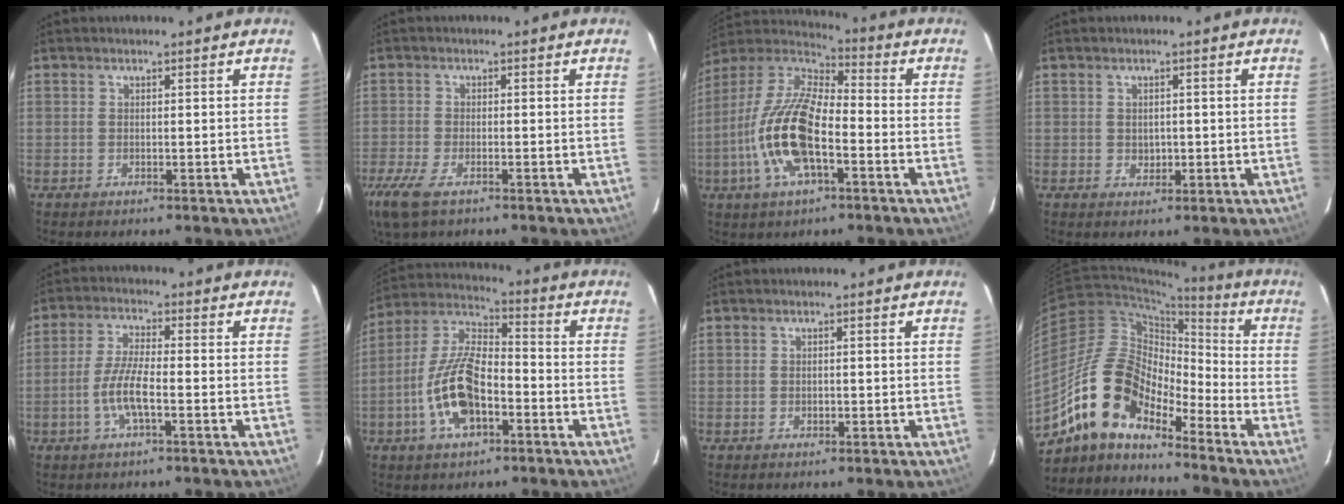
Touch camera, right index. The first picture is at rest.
{"total": 8.1, "force": [-5.2, 3.1, 5.5], "torque": [-0.135, -0.029, -0.099]}
{"total": 17.5, "force": [-5.1, 7.0, 15.2], "torque": [-0.314, -0.004, -0.107]}
{"total": 2.1, "force": [-0.1, 1.8, 1.0], "torque": [-0.013, 0.002, 0.003]}
{"total": 7.0, "force": [-2.3, 1.4, 6.4], "torque": [-0.134, 0.000, -0.048]}
{"total": 14.3, "force": [-5.0, 6.6, 11.7], "torque": [-0.248, 0.004, -0.094]}
{"total": 1.1, "force": [-0.1, 0.9, 0.6], "torque": [-0.009, 0.002, -0.002]}
{"total": 13.9, "force": [-10.6, 5.8, 6.9], "torque": [-0.118, 0.017, -0.212]}